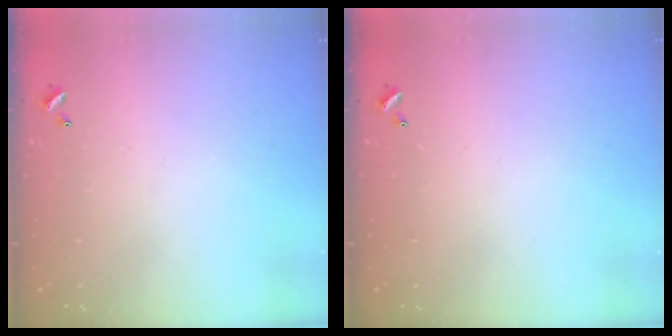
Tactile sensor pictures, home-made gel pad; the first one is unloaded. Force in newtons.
{"total": 0.0}